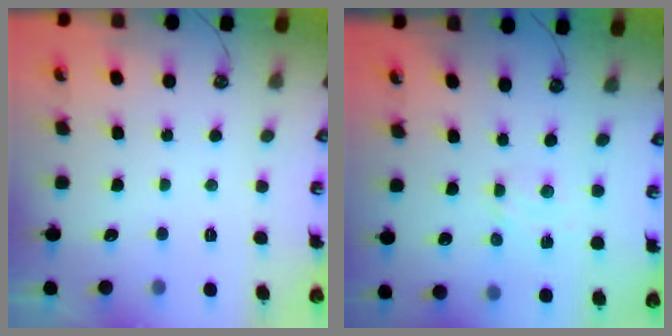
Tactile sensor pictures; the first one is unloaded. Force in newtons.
{"total": 3.0, "press": 2.9, "slide": 0.6}